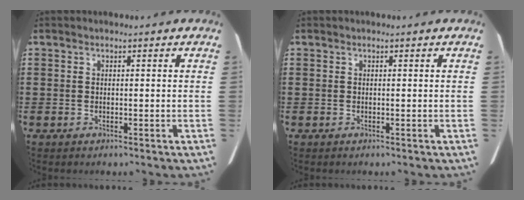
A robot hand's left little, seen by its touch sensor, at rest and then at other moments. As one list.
[{"total": 0.0}]